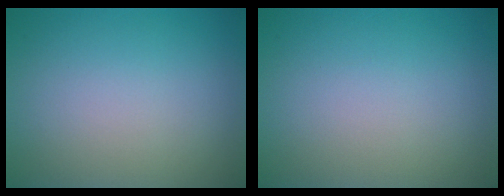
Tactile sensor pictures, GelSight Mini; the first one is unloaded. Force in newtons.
{"total": 0.0}